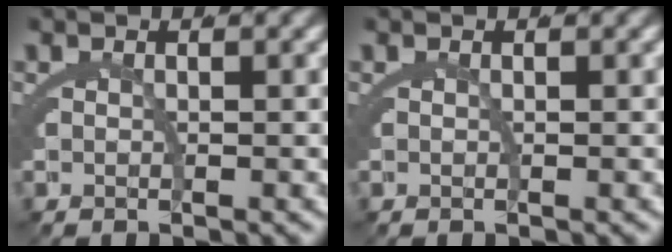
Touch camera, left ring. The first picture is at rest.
{"total": 0.0}